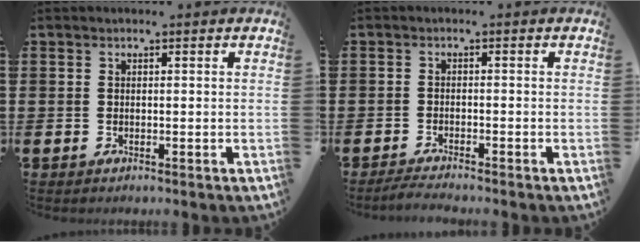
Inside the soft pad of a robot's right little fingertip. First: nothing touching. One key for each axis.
{"total": 1.5, "fx": -1.3, "fy": -0.1, "fz": 0.6, "tx": -0.010, "ty": 0.001, "tz": -0.026}